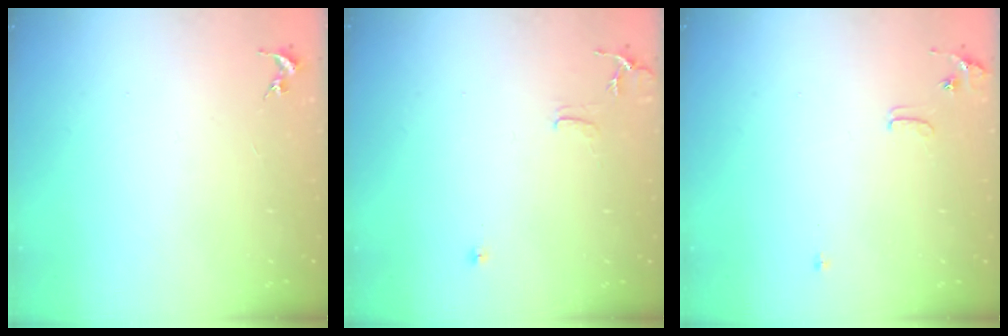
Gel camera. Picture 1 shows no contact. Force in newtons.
{"total": 7.2, "press": 7.2, "slide": 0.8}
{"total": 6.1, "press": 6.0, "slide": 0.9}